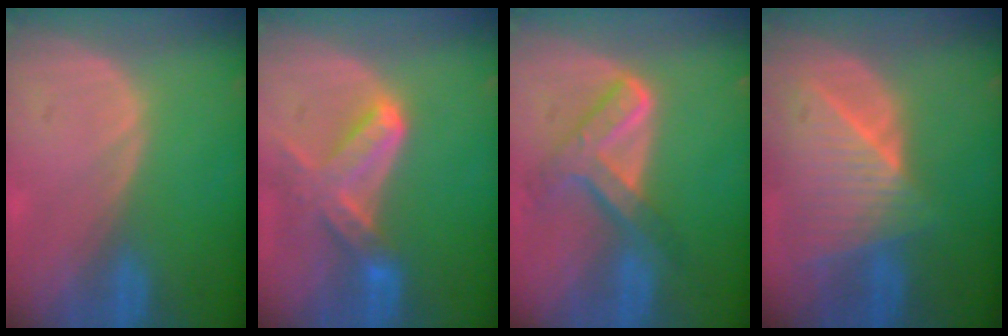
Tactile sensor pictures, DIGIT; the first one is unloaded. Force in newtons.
{"total": 7.0, "press": 6.5, "slide": 2.6}
{"total": 7.6, "press": 6.3, "slide": 4.2}
{"total": 9.0, "press": 8.1, "slide": 4.1}